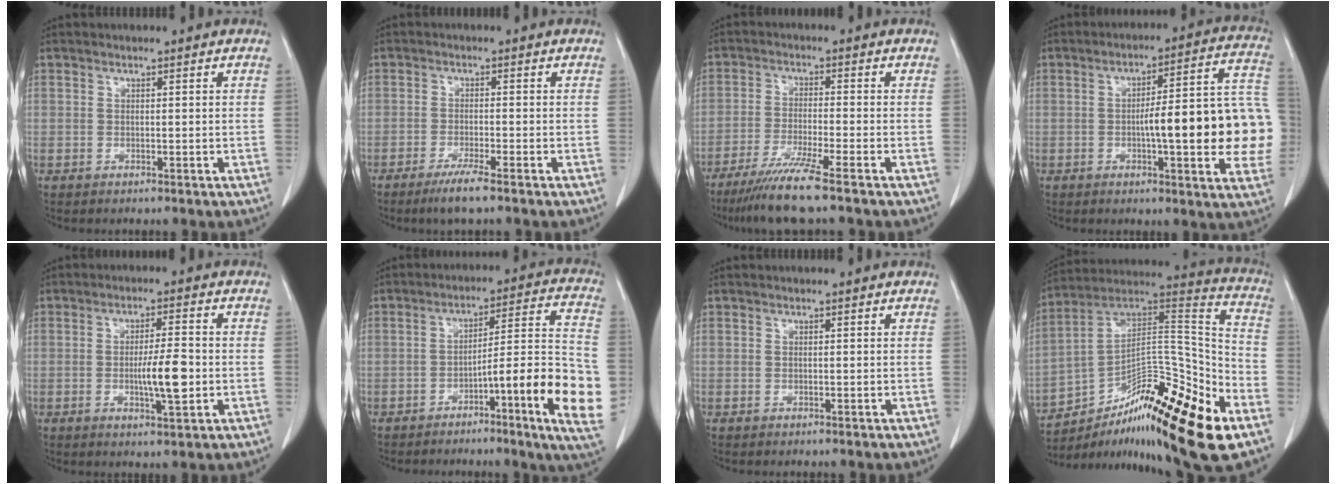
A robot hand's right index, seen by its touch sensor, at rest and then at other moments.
{"total": 3.8, "force": [-2.7, -0.3, 2.7], "torque": [-0.054, -0.010, -0.052]}
{"total": 8.2, "force": [-6.2, -1.4, 5.1], "torque": [-0.088, -0.028, -0.112]}
{"total": 18.8, "force": [-1.9, 3.1, 18.4], "torque": [-0.175, 0.040, -0.016]}
{"total": 6.5, "force": [-1.1, 0.9, 6.3], "torque": [-0.108, -0.005, -0.017]}
{"total": 16.0, "force": [-5.2, 0.3, 15.1], "torque": [-0.187, 0.012, -0.075]}
{"total": 0.0}
{"total": 26.1, "force": [-14.0, 4.9, 21.5], "torque": [-0.298, 0.025, -0.221]}